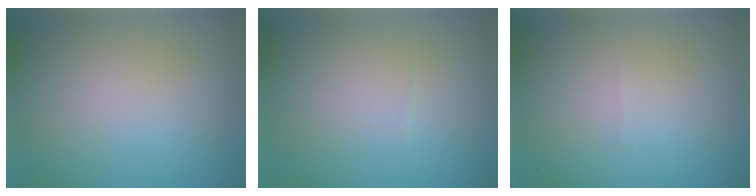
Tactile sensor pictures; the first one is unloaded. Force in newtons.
{"total": 0.0}
{"total": 0.0}